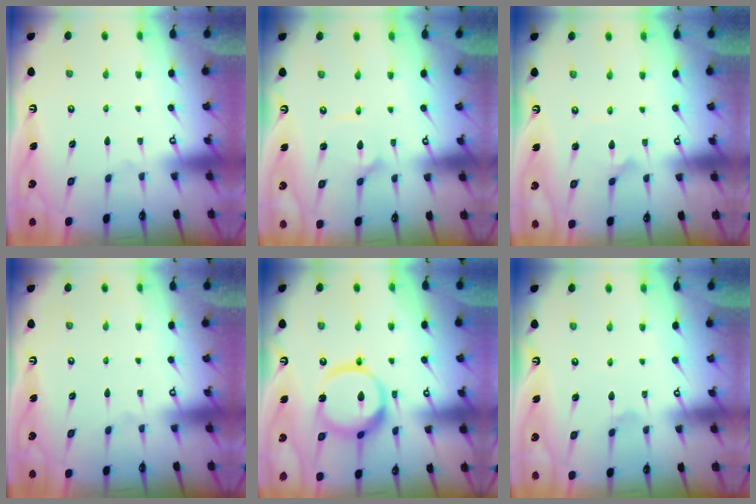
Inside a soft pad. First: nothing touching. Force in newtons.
{"total": 3.3, "press": 3.3, "slide": 0.5}
{"total": 2.4, "press": 2.4, "slide": 0.1}
{"total": 0.0}
{"total": 15.5, "press": 15.4, "slide": 2.2}
{"total": 1.6, "press": 1.6, "slide": 0.1}